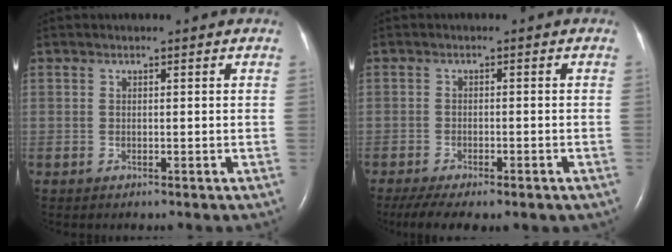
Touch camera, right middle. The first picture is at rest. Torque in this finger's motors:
{"motor_torque": [1.10, -1.04, 0.15, 0.11]}